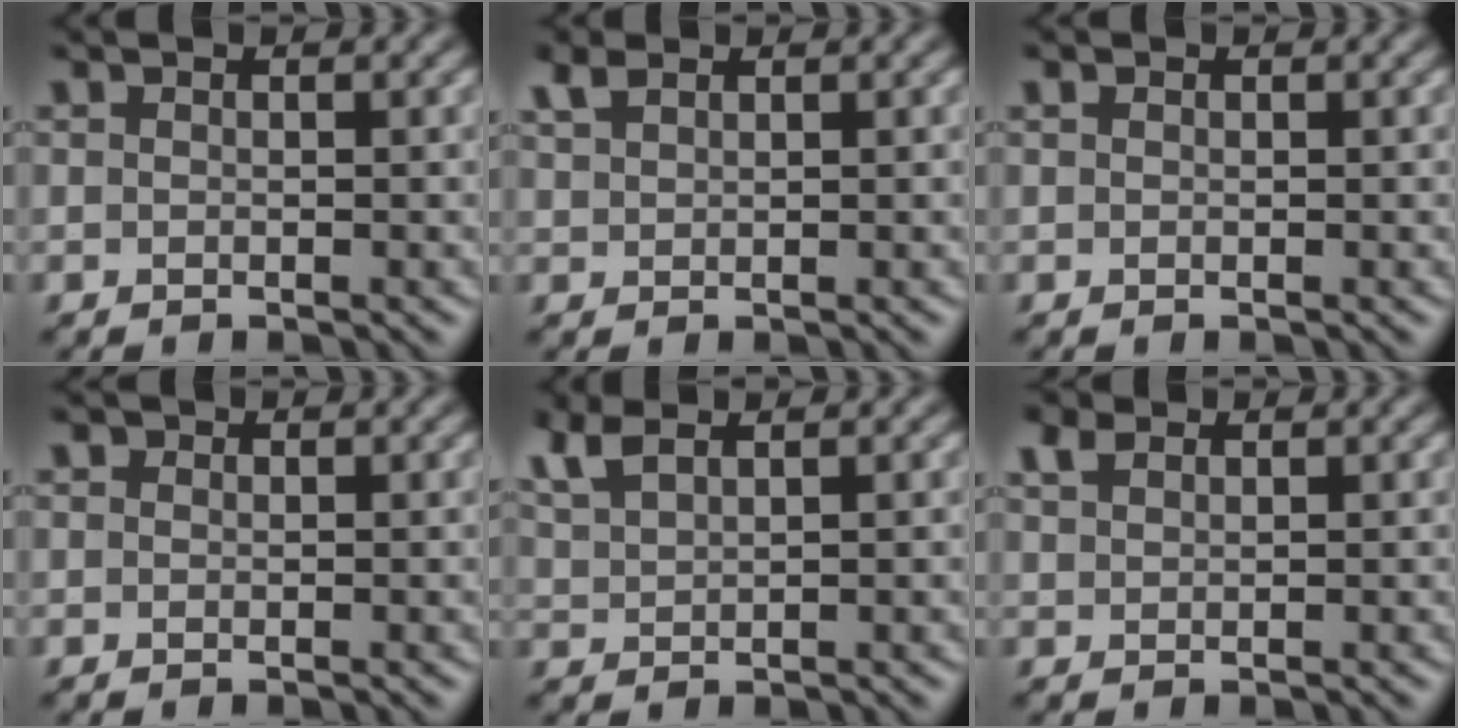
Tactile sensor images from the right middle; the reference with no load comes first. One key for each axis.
{"total": 1.6, "fx": 1.3, "fy": 0.6, "fz": 0.6, "tx": -0.019, "ty": 0.003, "tz": 0.029}
{"total": 0.0}
{"total": 0.5, "fx": 0.2, "fy": 0.5, "fz": 0.1, "tx": 0.000, "ty": -0.002, "tz": 0.003}
{"total": 2.9, "fx": 2.1, "fy": 1.1, "fz": 1.7, "tx": -0.051, "ty": 0.007, "tz": 0.046}
{"total": 1.6, "fx": 1.2, "fy": 0.9, "fz": 0.6, "tx": -0.018, "ty": 0.004, "tz": 0.027}